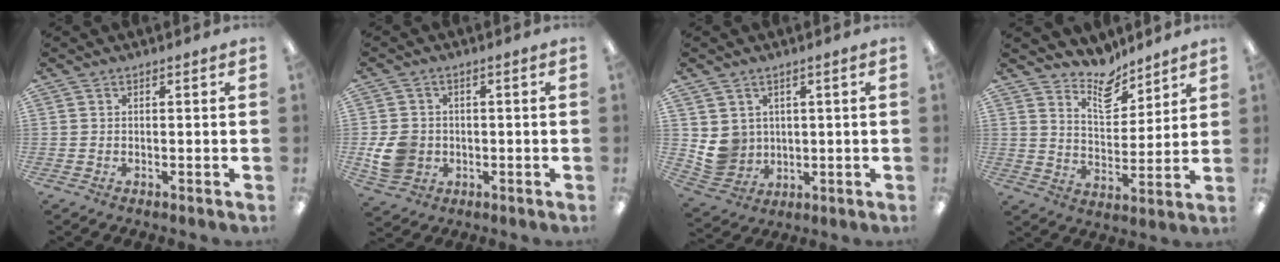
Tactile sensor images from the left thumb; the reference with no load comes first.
{"total": 7.2, "force": [-1.1, 6.3, 3.4], "torque": [-0.080, 0.010, -0.017]}
{"total": 6.3, "force": [2.0, 5.9, 1.0], "torque": [-0.031, -0.012, 0.047]}
{"total": 9.7, "force": [8.4, 4.0, 2.7], "torque": [-0.036, -0.059, 0.154]}